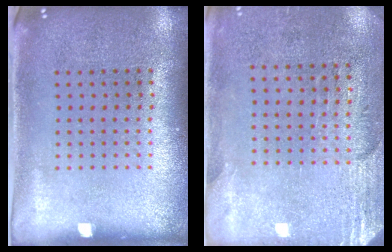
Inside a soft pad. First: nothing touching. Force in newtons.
{"total": 2.8, "press": 2.4, "slide": 1.3}